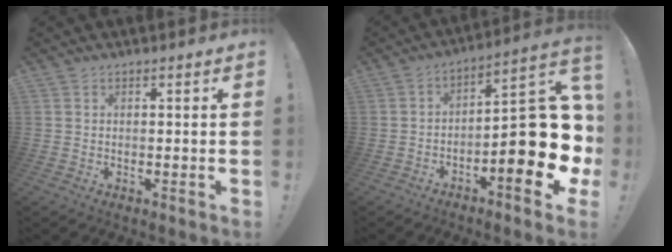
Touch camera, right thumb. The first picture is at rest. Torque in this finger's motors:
{"motor_torque": [2.43, 2.58, 1.50, -1.27, 0.08]}